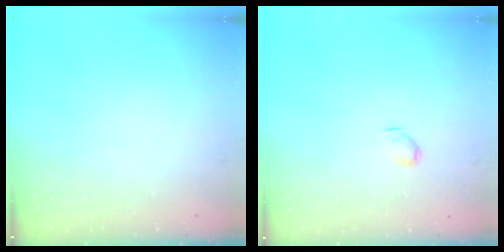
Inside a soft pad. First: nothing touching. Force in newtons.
{"total": 3.1, "press": 3.1, "slide": 0.5}